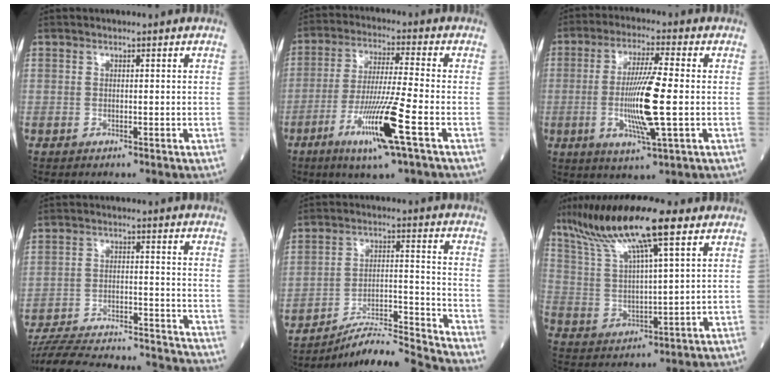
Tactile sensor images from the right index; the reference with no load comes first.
{"total": 11.6, "force": [-5.0, -0.8, 10.5], "torque": [-0.207, -0.021, -0.092]}
{"total": 10.7, "force": [-1.3, 0.1, 10.6], "torque": [-0.207, -0.010, -0.027]}
{"total": 25.7, "force": [-24.4, 1.7, 8.1], "torque": [-0.125, -0.025, -0.335]}
{"total": 13.9, "force": [-13.3, -2.0, 3.4], "torque": [-0.047, 0.023, -0.218]}
{"total": 15.7, "force": [10.4, 1.3, 11.7], "torque": [-0.224, 0.024, 0.189]}